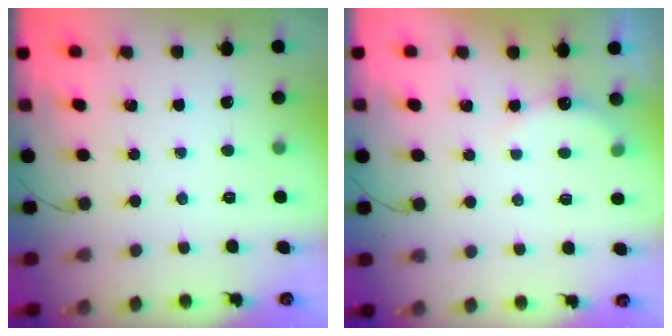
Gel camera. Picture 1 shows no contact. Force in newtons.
{"total": 5.1, "press": 5.0, "slide": 1.1}